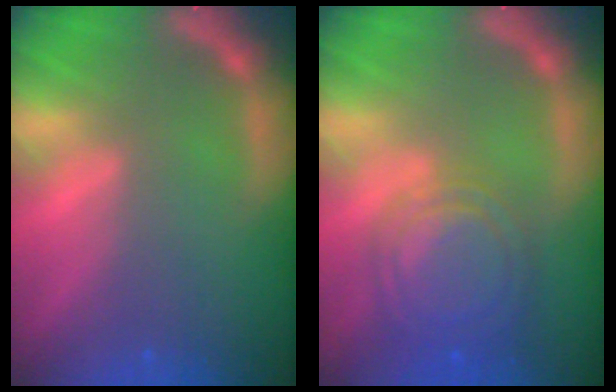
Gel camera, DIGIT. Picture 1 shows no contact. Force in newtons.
{"total": 8.0}